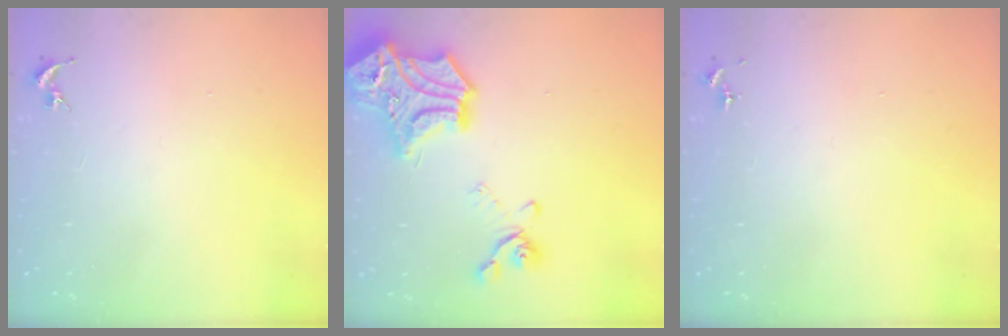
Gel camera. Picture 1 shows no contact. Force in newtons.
{"total": 23.1, "press": 23.1, "slide": 1.7}
{"total": 0.0}